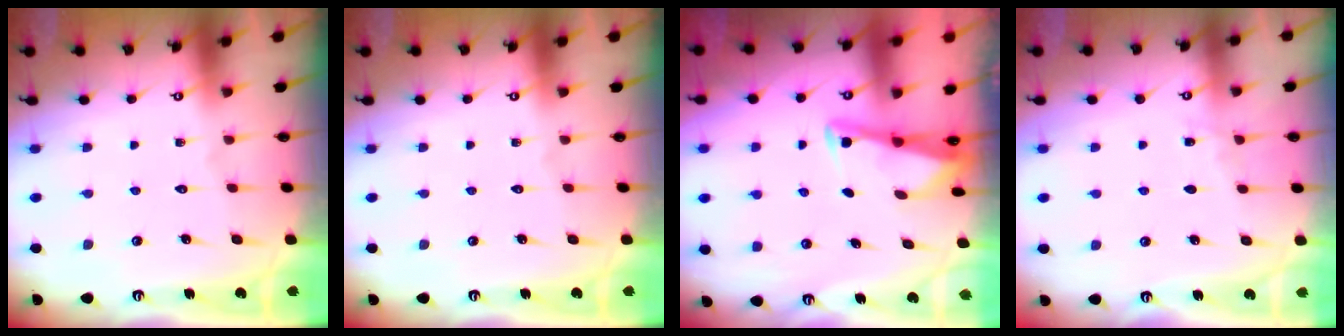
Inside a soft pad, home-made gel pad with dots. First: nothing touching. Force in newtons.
{"total": 0.0}
{"total": 2.8, "press": 2.8, "slide": 0.3}
{"total": 2.7, "press": 2.7, "slide": 0.4}